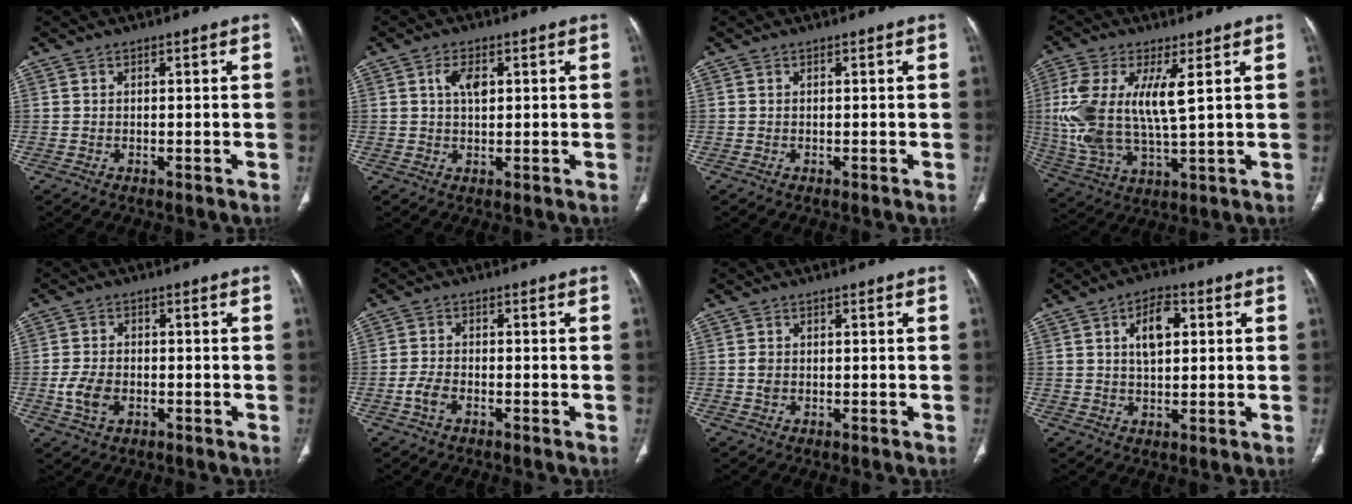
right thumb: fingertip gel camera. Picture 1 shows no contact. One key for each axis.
{"total": 3.9, "fx": 1.1, "fy": 2.1, "fz": 3.1, "tx": -0.052, "ty": 0.000, "tz": 0.018}
{"total": 0.0}
{"total": 15.5, "fx": 3.2, "fy": 5.8, "fz": 14.0, "tx": -0.314, "ty": -0.014, "tz": 0.067}
{"total": 5.2, "fx": -1.5, "fy": 3.5, "fz": 3.6, "tx": -0.070, "ty": 0.007, "tz": -0.028}
{"total": 3.0, "fx": -1.5, "fy": 1.6, "fz": 2.1, "tx": -0.045, "ty": 0.012, "tz": -0.032}
{"total": 1.4, "fx": -0.1, "fy": 1.1, "fz": 0.9, "tx": -0.017, "ty": 0.000, "tz": 0.000}
{"total": 7.1, "fx": 2.0, "fy": 3.7, "fz": 5.6, "tx": -0.082, "ty": 0.002, "tz": 0.032}